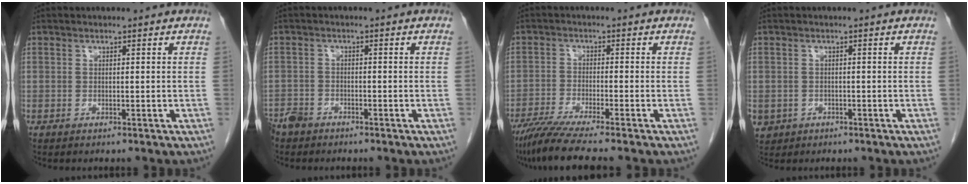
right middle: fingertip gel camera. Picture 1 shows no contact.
{"total": 2.9, "force": [-2.5, 1.2, 0.7], "torque": [-0.014, 0.001, -0.047]}
{"total": 8.3, "force": [-6.8, -0.9, 4.7], "torque": [-0.073, -0.026, -0.115]}
{"total": 3.7, "force": [-1.7, 3.2, 0.6], "torque": [-0.012, 0.003, -0.023]}